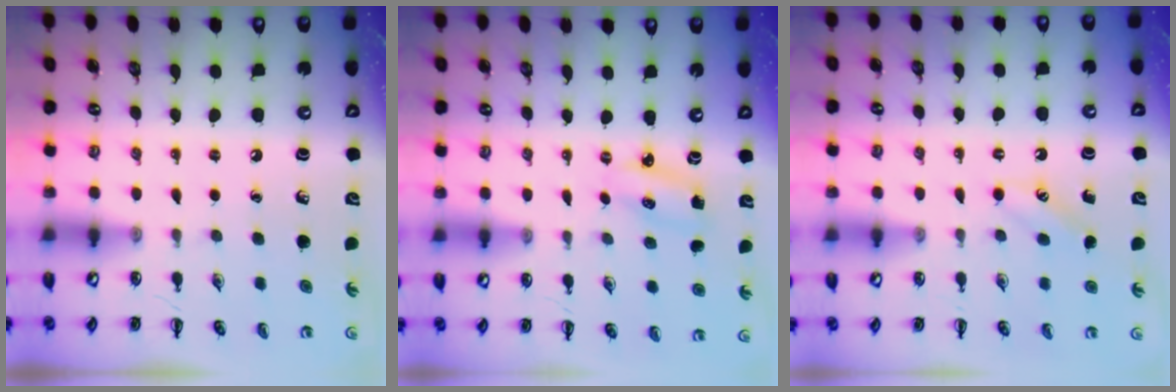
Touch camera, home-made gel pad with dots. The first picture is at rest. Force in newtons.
{"total": 2.8, "press": 2.8, "slide": 0.6}
{"total": 3.0, "press": 2.9, "slide": 0.7}